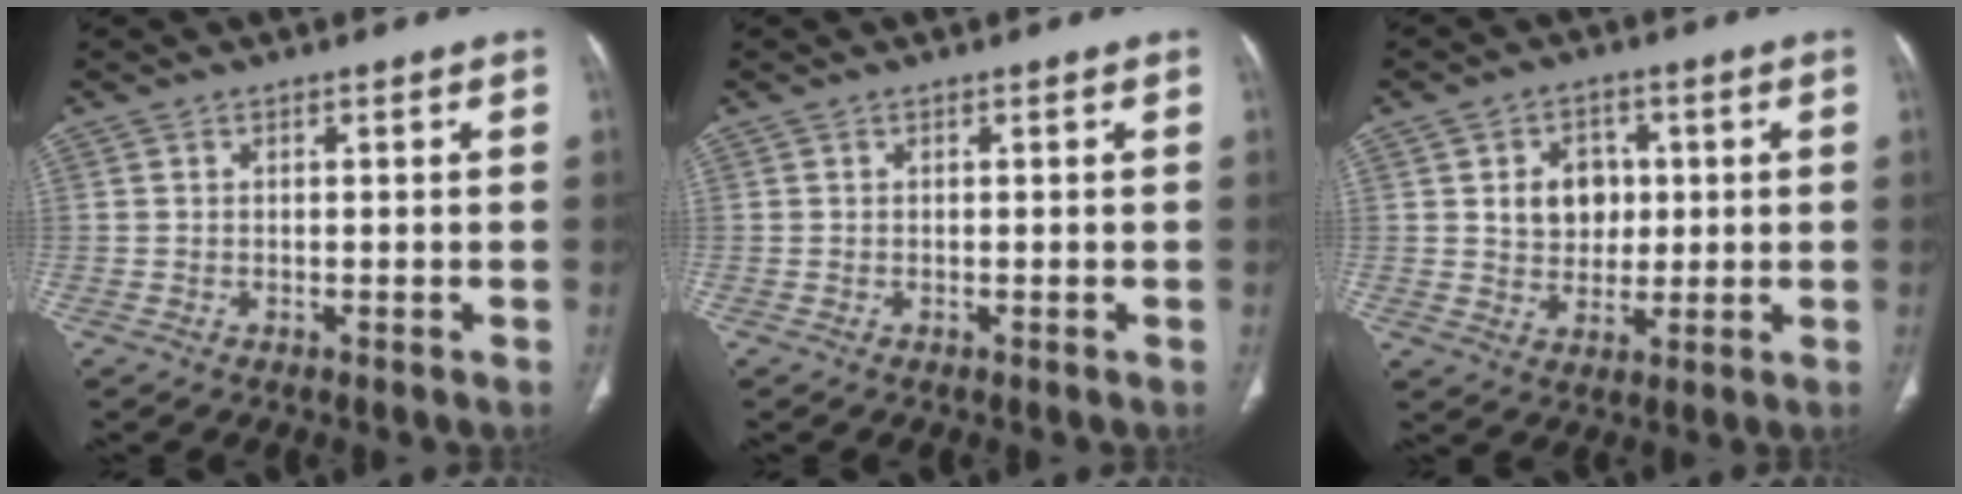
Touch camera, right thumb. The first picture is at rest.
{"total": 0.0}
{"total": 7.8, "force": [1.5, 6.3, 4.3], "torque": [-0.030, -0.004, 0.028]}